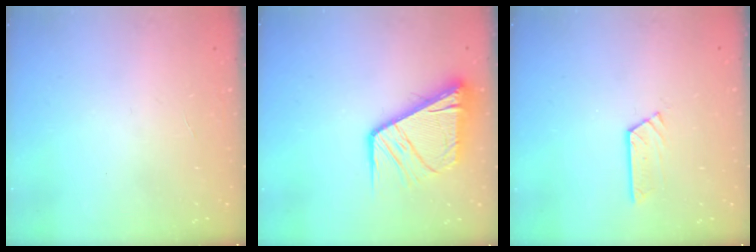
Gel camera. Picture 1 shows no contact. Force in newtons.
{"total": 16.4, "press": 16.3, "slide": 1.6}
{"total": 4.8, "press": 4.8, "slide": 0.4}